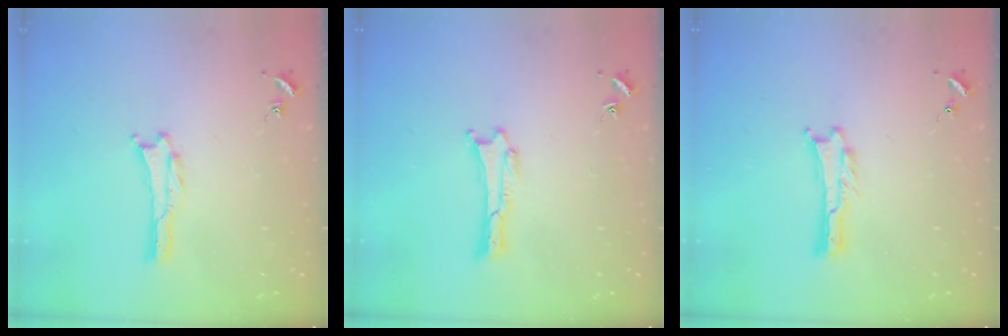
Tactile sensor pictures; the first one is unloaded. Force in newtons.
{"total": 0.0}
{"total": 0.0}